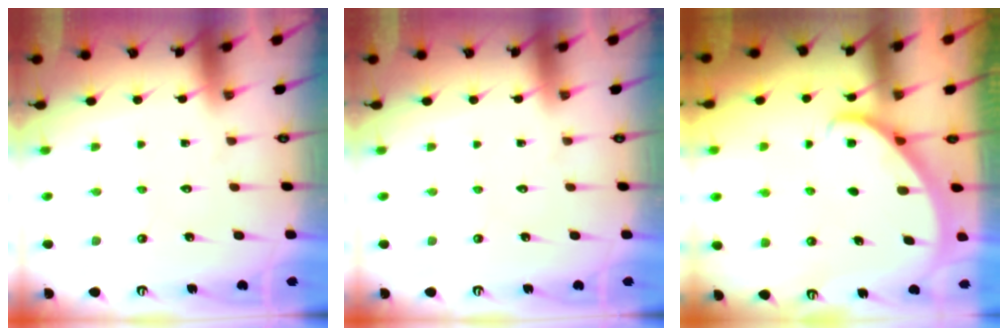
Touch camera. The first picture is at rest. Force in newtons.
{"total": 0.0}
{"total": 2.3, "press": 2.3, "slide": 0.2}